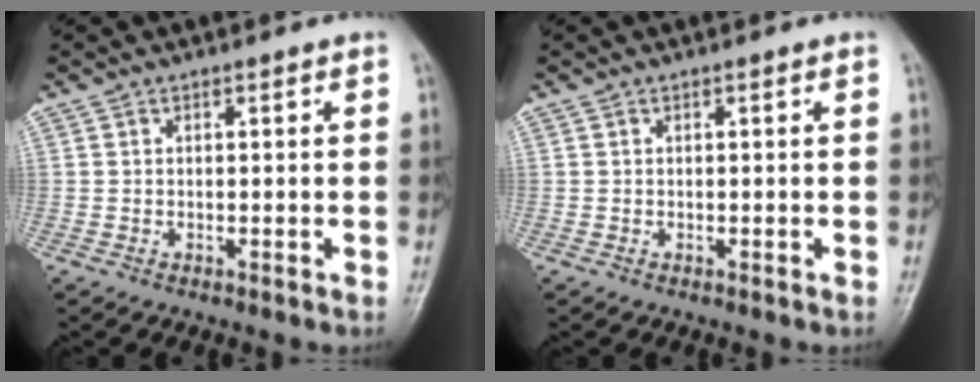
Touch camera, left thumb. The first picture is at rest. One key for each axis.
{"total": 0.0}